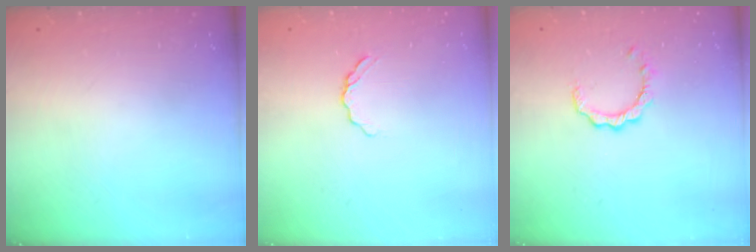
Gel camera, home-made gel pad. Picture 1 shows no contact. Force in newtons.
{"total": 3.2, "press": 3.1, "slide": 0.4}
{"total": 4.6, "press": 4.6, "slide": 0.4}